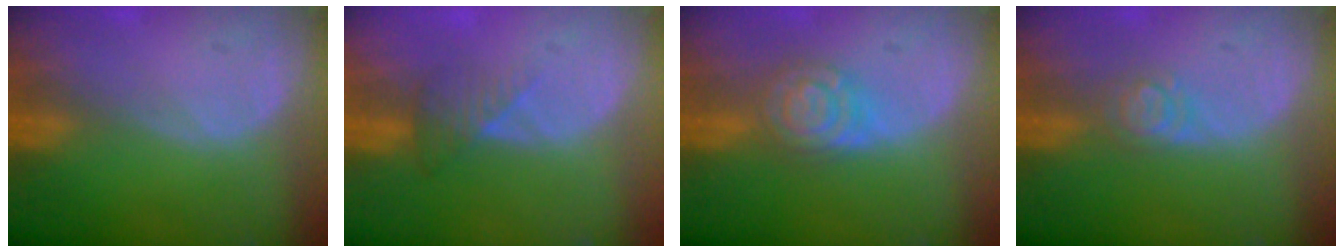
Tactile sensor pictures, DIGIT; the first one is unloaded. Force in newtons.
{"total": 3.3, "press": 3.0, "slide": 1.2}
{"total": 6.2, "press": 6.2, "slide": 0.4}
{"total": 2.9, "press": 2.9, "slide": 0.3}